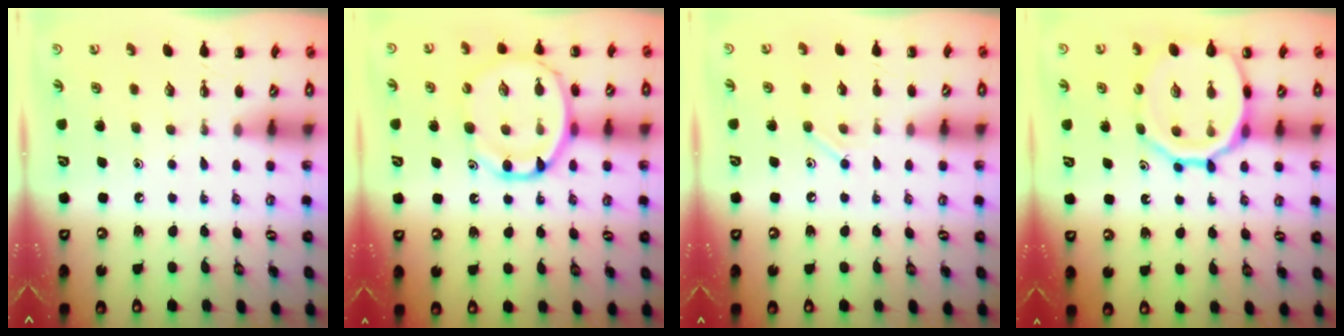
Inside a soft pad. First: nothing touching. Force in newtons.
{"total": 14.3, "press": 13.9, "slide": 3.3}
{"total": 6.6, "press": 6.4, "slide": 1.7}
{"total": 17.3, "press": 17.1, "slide": 2.8}